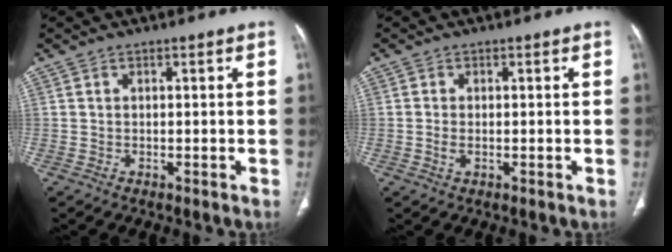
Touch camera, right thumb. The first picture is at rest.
{"total": 1.5, "force": [-0.3, 0.9, 1.2], "torque": [-0.029, 0.000, -0.005]}